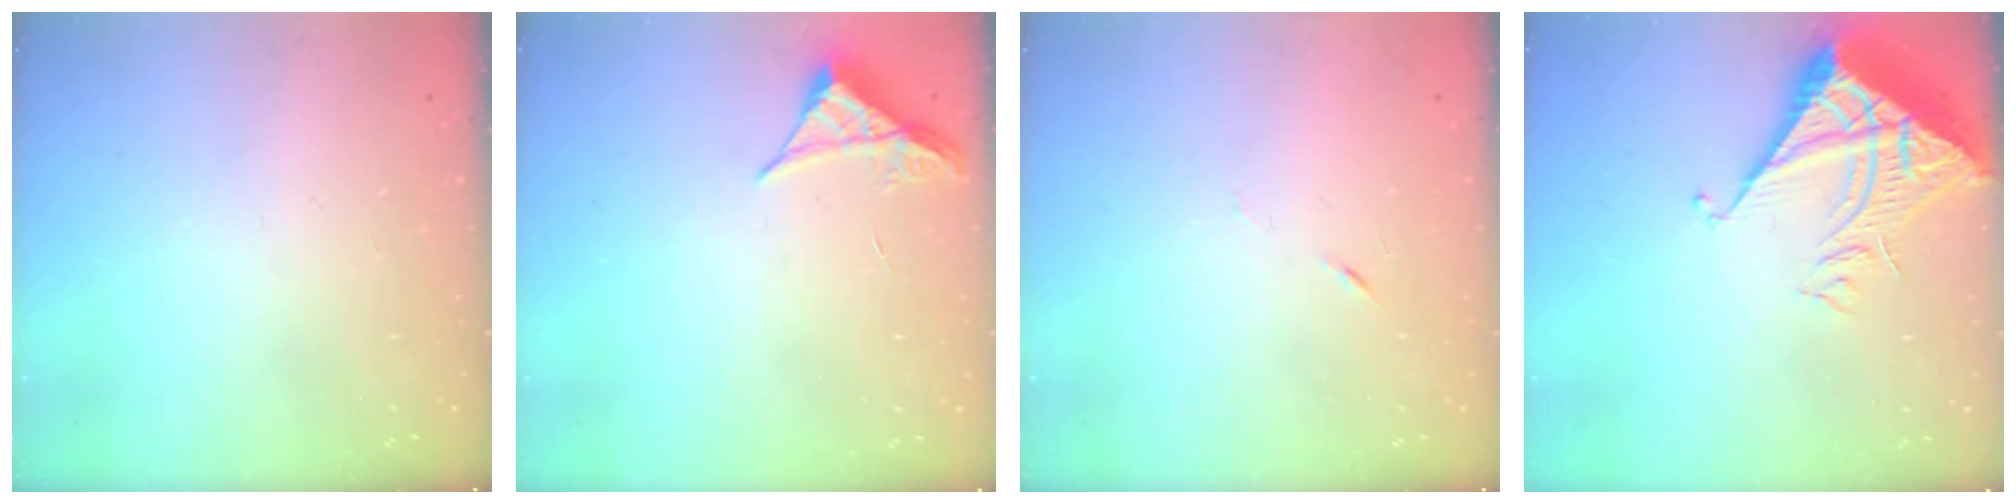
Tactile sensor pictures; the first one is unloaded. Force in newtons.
{"total": 4.1, "press": 4.1, "slide": 0.5}
{"total": 3.7, "press": 3.6, "slide": 0.9}
{"total": 8.4, "press": 8.4, "slide": 1.0}